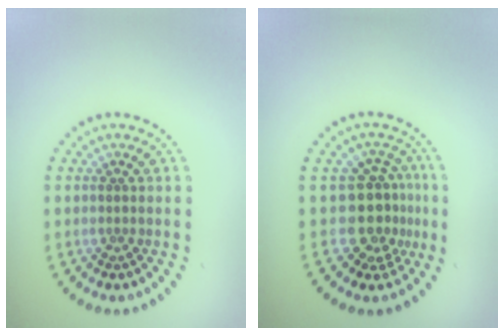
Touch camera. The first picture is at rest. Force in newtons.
{"total": 3.8, "press": 3.0, "slide": 2.4}